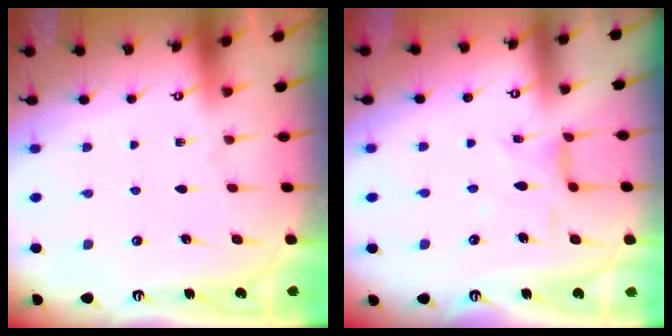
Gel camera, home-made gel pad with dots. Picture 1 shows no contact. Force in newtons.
{"total": 5.8, "press": 5.8, "slide": 0.5}